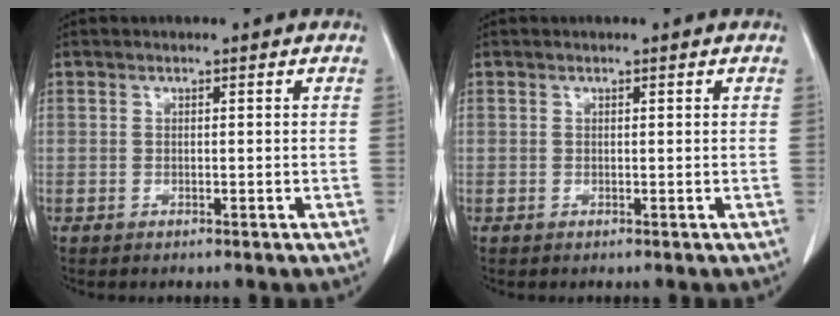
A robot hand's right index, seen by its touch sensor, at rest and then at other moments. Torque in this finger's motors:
{"motor_torque": [-0.17, -0.18, -0.04, -0.02]}